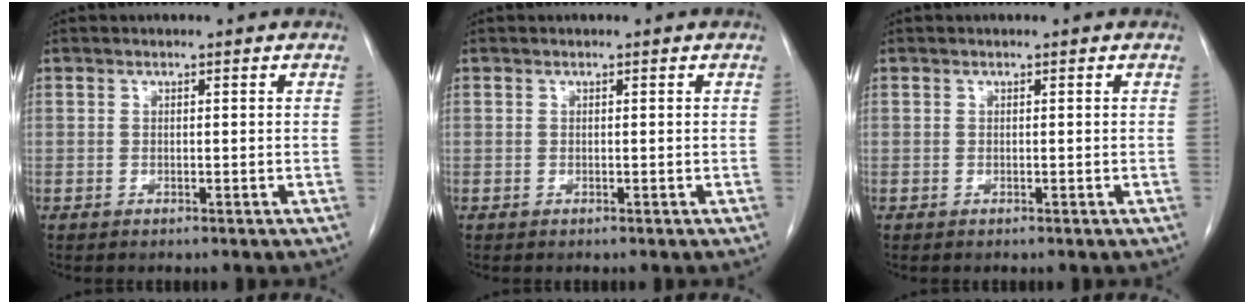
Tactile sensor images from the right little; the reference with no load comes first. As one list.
[{"total": 0.0}, {"total": 0.0}]